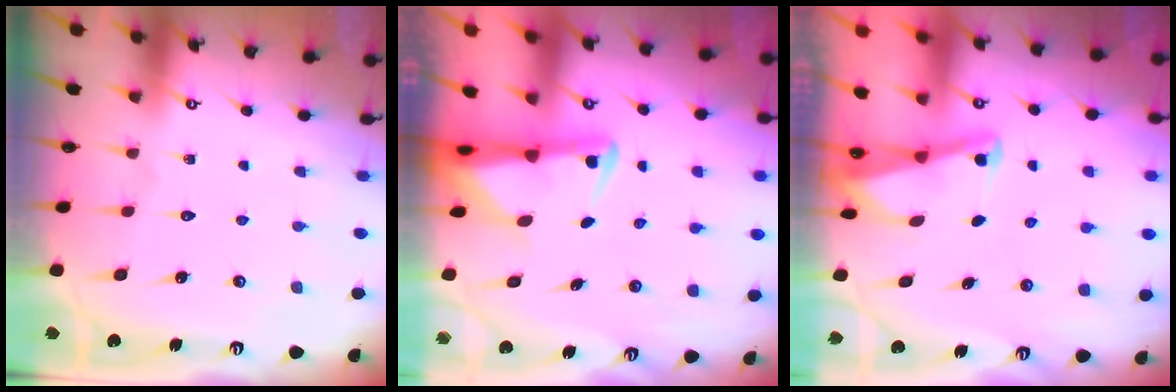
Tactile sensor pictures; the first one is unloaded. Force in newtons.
{"total": 2.9, "press": 2.9, "slide": 0.6}
{"total": 2.0, "press": 2.0, "slide": 0.4}